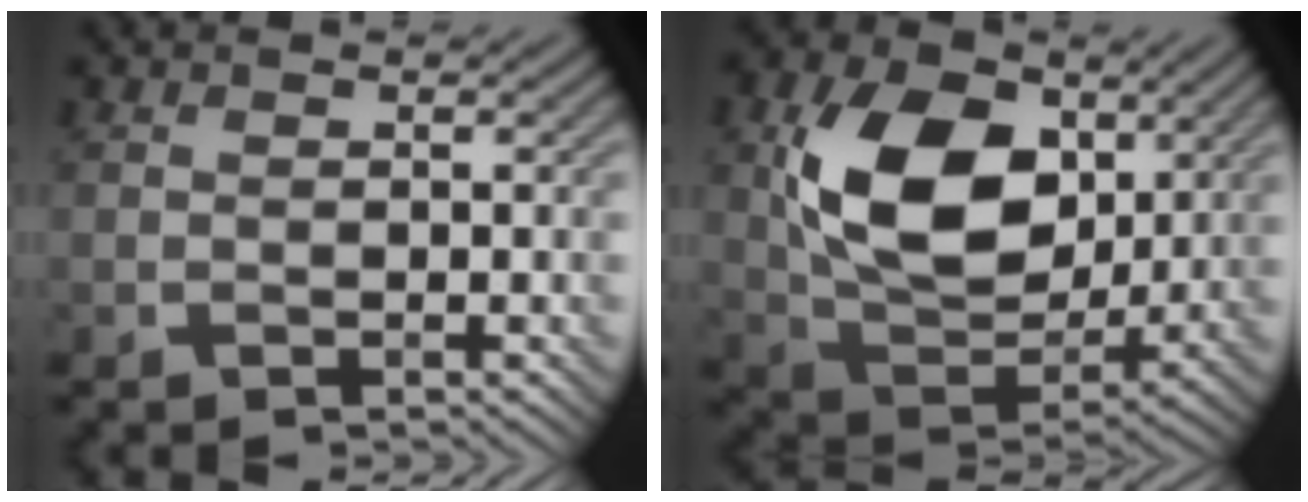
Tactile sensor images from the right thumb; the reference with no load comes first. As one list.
[{"total": 13.3, "force": [3.4, 8.9, 9.3], "torque": [-0.194, -0.003, 0.063]}]